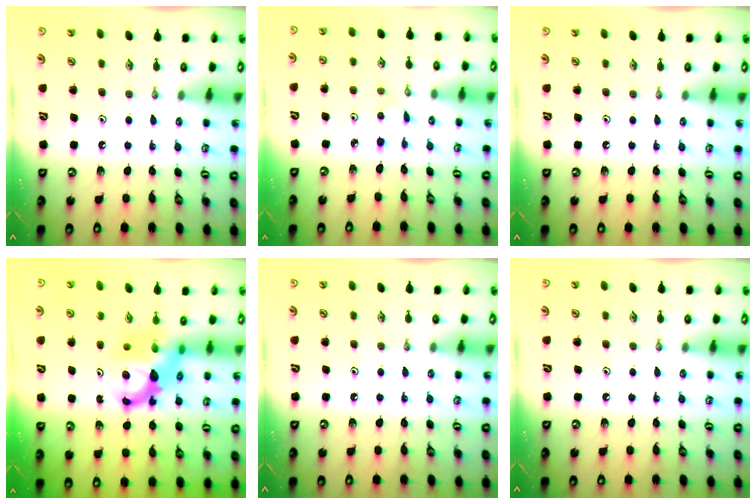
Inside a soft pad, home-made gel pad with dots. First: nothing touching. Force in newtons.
{"total": 1.6, "press": 1.6, "slide": 0.2}
{"total": 0.0}
{"total": 7.2, "press": 7.2, "slide": 0.5}
{"total": 0.0}
{"total": 0.0}